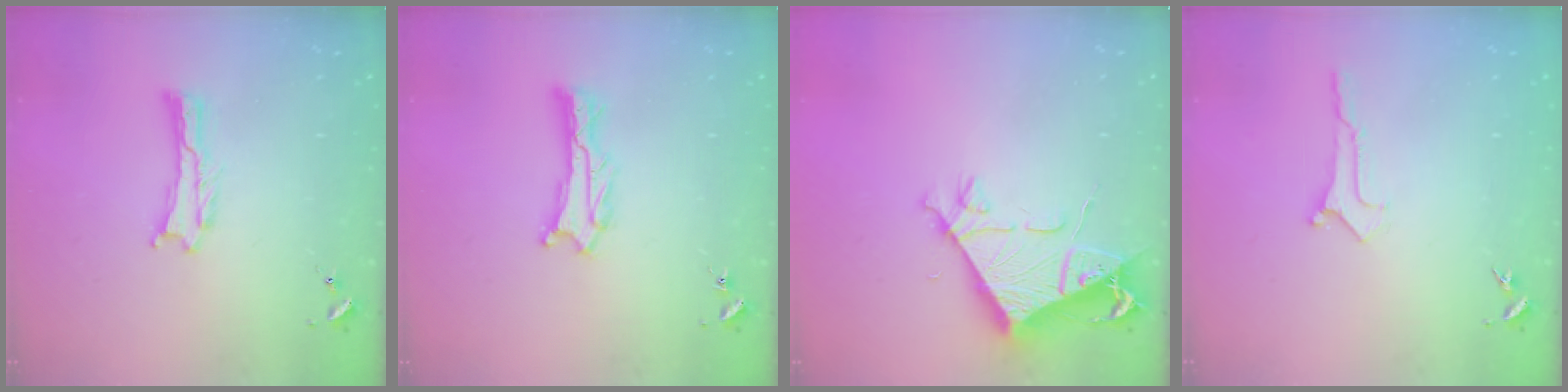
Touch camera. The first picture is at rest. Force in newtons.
{"total": 1.4, "press": 1.4, "slide": 0.0}
{"total": 7.4, "press": 7.4, "slide": 0.6}
{"total": 0.0}